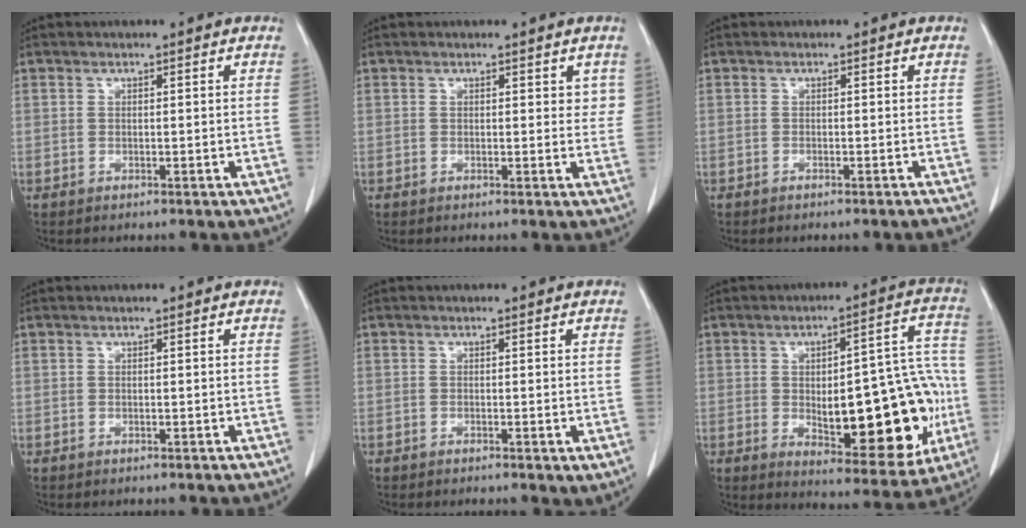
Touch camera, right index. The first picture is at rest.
{"total": 2.1, "force": [1.1, 1.3, 1.1], "torque": [-0.001, -0.001, 0.011]}
{"total": 1.1, "force": [-1.0, -0.3, 0.4], "torque": [-0.006, 0.003, -0.015]}
{"total": 0.0}
{"total": 0.6, "force": [-0.3, 0.1, 0.6], "torque": [-0.010, -0.001, -0.006]}
{"total": 21.3, "force": [-3.6, 7.4, 19.6], "torque": [-0.212, 0.028, -0.023]}